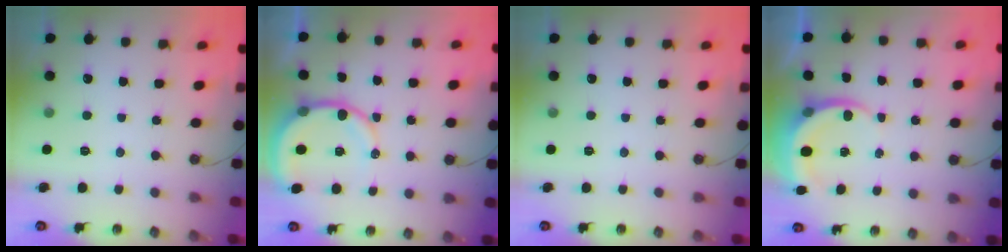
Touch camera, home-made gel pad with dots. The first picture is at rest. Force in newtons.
{"total": 9.6, "press": 9.5, "slide": 1.1}
{"total": 0.0}
{"total": 5.3, "press": 5.3, "slide": 0.4}